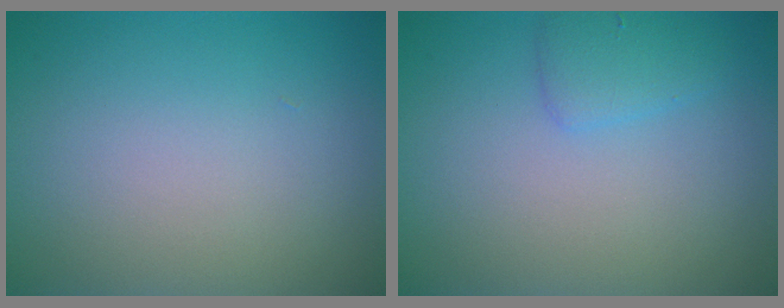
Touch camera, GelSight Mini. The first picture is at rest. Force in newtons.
{"total": 1.9, "press": 1.9, "slide": 0.1}